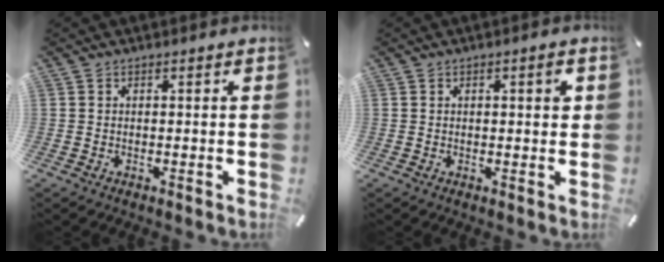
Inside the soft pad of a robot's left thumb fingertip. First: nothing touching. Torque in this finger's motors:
{"motor_torque": [0.06, -0.30, 0.04, 0.20, 0.00]}